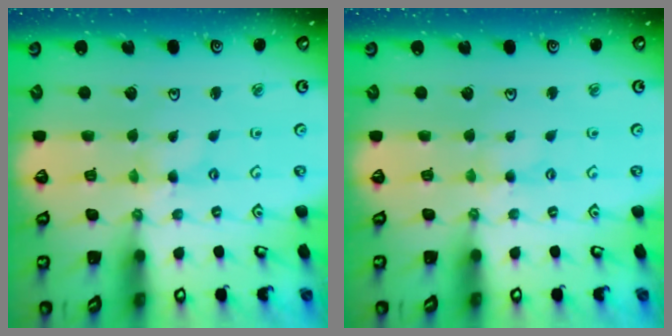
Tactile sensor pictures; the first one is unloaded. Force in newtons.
{"total": 1.7, "press": 1.7, "slide": 0.4}